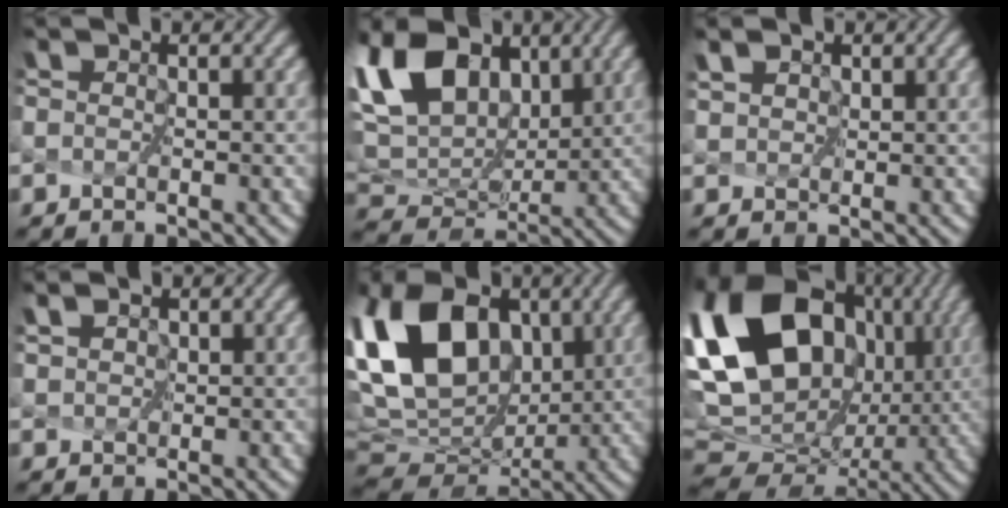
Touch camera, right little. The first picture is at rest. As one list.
[{"total": 15.3, "force": [7.5, 9.0, 9.8], "torque": [-0.210, 0.031, 0.132]}, {"total": 2.7, "force": [1.8, 1.6, 1.2], "torque": [-0.024, 0.010, 0.019]}, {"total": 1.9, "force": [1.4, 1.1, 0.8], "torque": [-0.014, 0.009, 0.013]}, {"total": 15.5, "force": [4.3, 10.2, 10.8], "torque": [-0.238, 0.016, 0.079]}, {"total": 20.4, "force": [5.8, 15.0, 12.5], "torque": [-0.269, 0.017, 0.126]}]